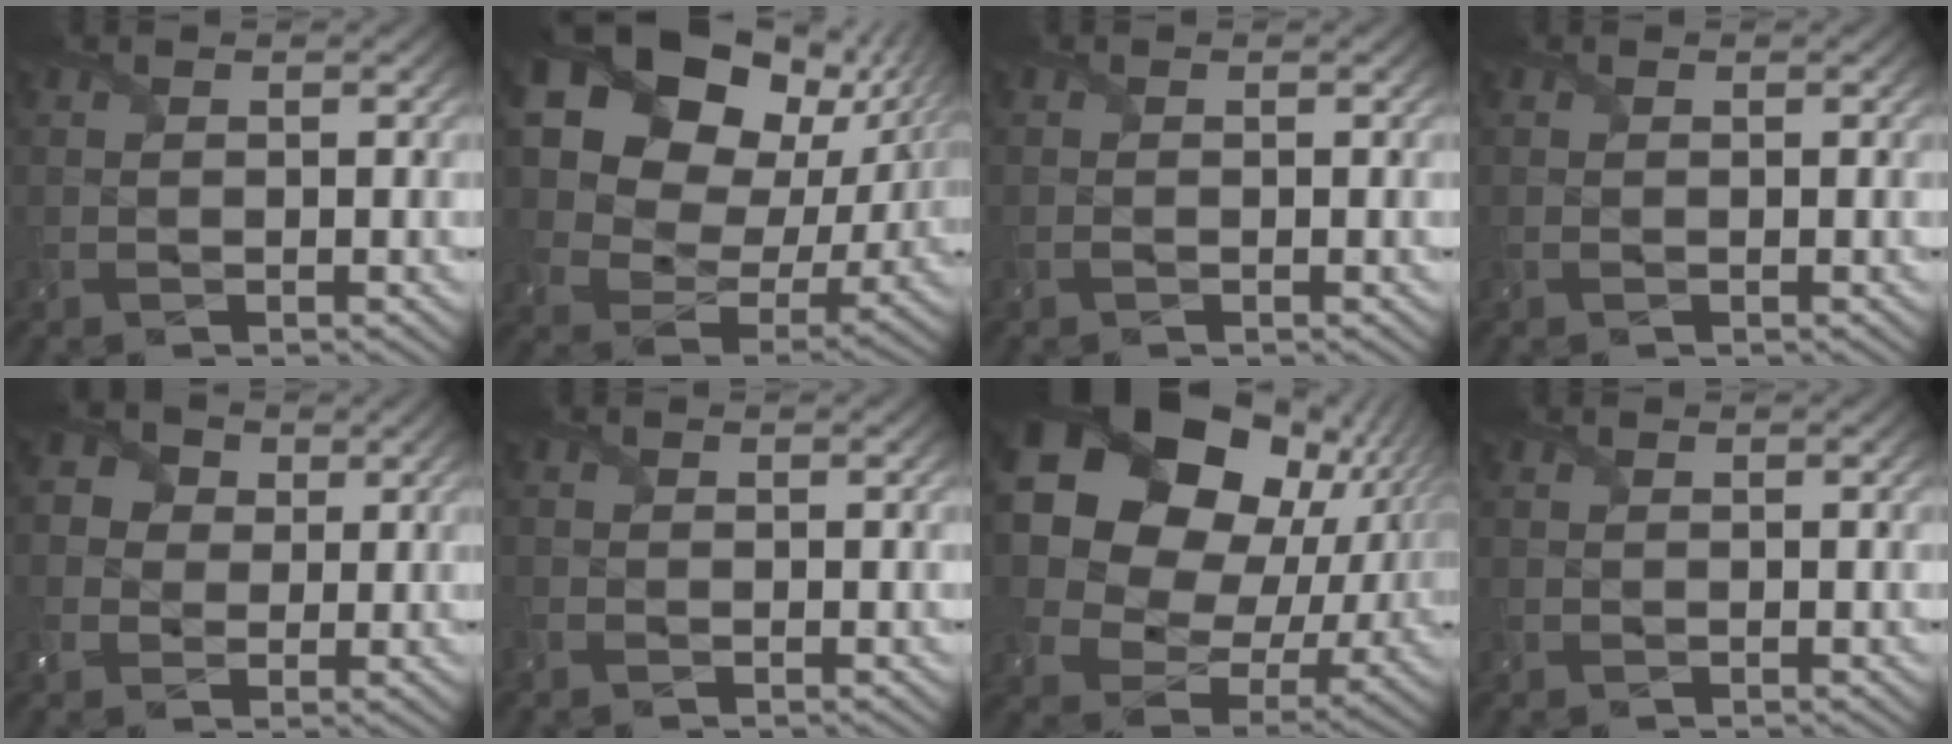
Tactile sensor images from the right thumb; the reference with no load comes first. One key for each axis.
{"total": 20.7, "fx": 8.8, "fy": 14.4, "fz": 12.0, "tx": -0.243, "ty": 0.028, "tz": 0.176}
{"total": 0.0}
{"total": 0.0}
{"total": 4.5, "fx": 1.0, "fy": 4.1, "fz": 1.6, "tx": -0.060, "ty": 0.006, "tz": 0.010}
{"total": 1.3, "fx": -0.9, "fy": 0.9, "fz": 0.4, "tx": -0.016, "ty": -0.008, "tz": -0.023}
{"total": 20.1, "fx": 6.6, "fy": 15.5, "fz": 10.9, "tx": -0.254, "ty": 0.025, "tz": 0.140}
{"total": 0.0}